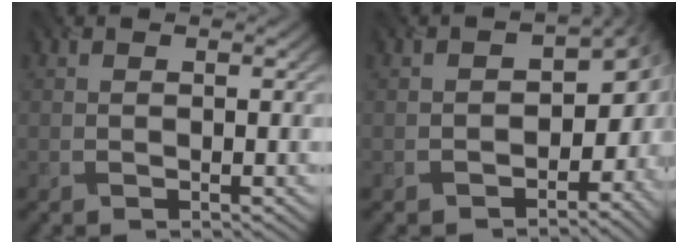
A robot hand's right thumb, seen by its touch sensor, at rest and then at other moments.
{"total": 8.1, "force": [-3.2, 5.8, 4.7], "torque": [-0.037, -0.040, -0.030]}